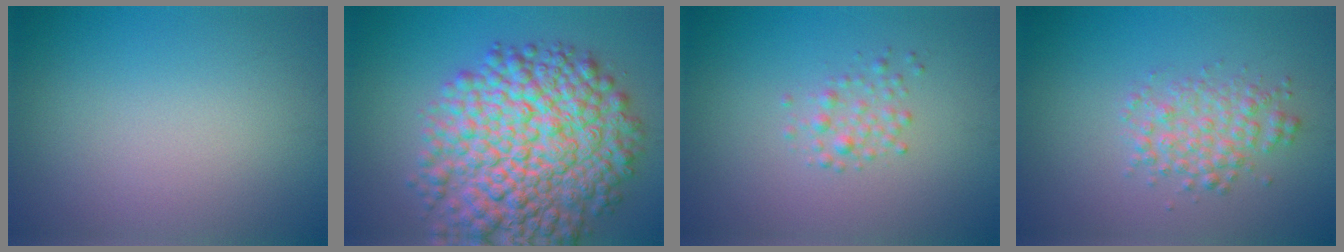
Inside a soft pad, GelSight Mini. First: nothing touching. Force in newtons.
{"total": 12.7, "press": 12.7, "slide": 0.4}
{"total": 2.2, "press": 2.2, "slide": 0.1}
{"total": 3.0, "press": 3.0, "slide": 0.1}